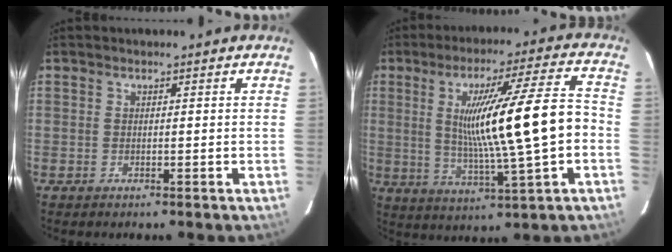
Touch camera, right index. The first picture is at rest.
{"total": 16.6, "force": [-0.3, 0.0, 16.6], "torque": [-0.280, 0.004, 0.000]}